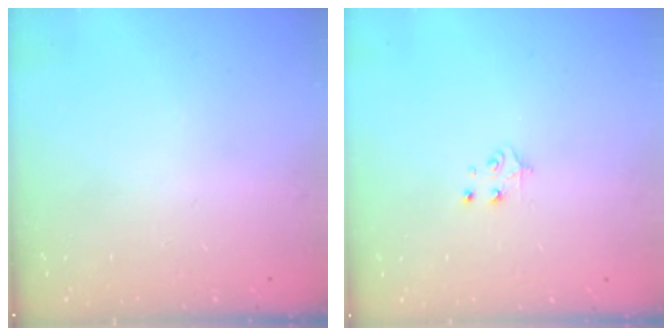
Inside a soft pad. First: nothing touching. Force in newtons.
{"total": 4.4, "press": 4.4, "slide": 0.4}